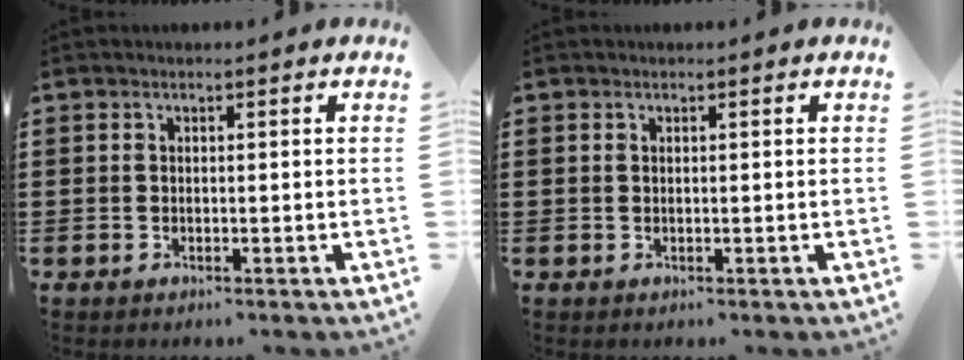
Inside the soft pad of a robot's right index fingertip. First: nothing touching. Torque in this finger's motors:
{"motor_torque": [0.28, 0.20, -0.01, 0.02]}